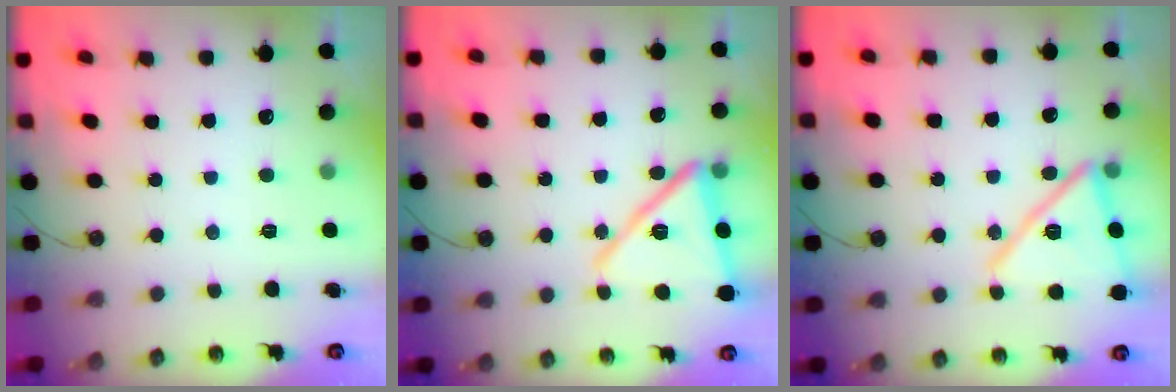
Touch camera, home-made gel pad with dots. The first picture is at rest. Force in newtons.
{"total": 17.2, "press": 16.5, "slide": 4.7}
{"total": 17.1, "press": 17.0, "slide": 1.0}